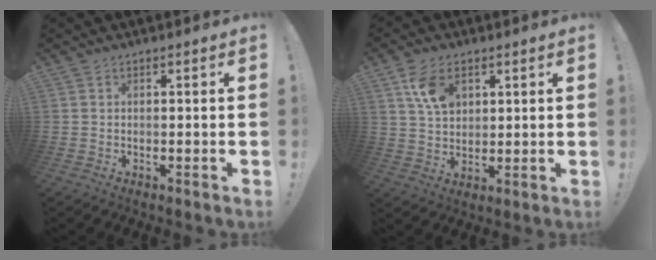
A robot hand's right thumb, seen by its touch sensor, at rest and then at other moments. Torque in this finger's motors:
{"motor_torque": [-0.03, 0.08, 0.18, 0.65, 0.02]}